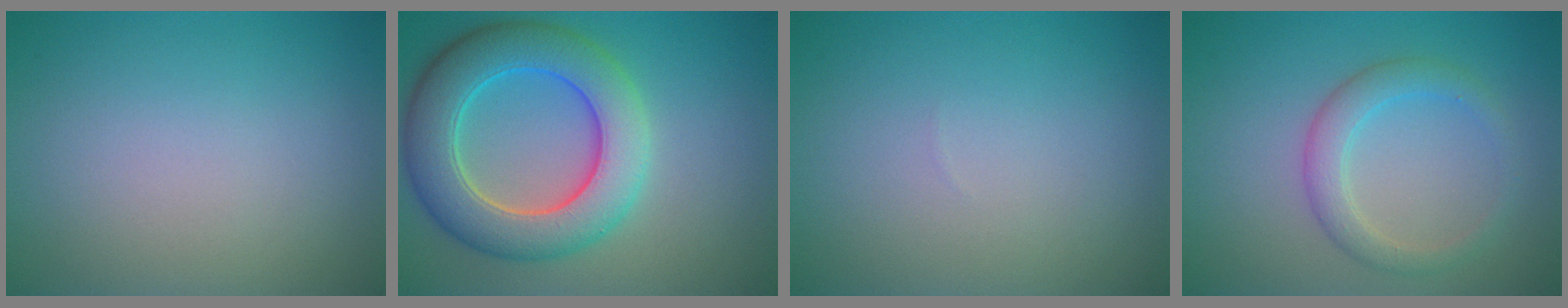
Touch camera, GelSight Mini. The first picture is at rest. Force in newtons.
{"total": 8.5, "press": 8.4, "slide": 0.4}
{"total": 0.0}
{"total": 2.8, "press": 2.8, "slide": 0.2}